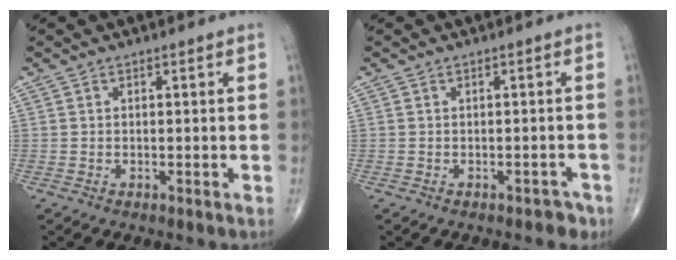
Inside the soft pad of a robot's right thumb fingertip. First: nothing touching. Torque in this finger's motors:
{"motor_torque": [-0.36, -0.24, -0.15, -0.09, -0.02]}